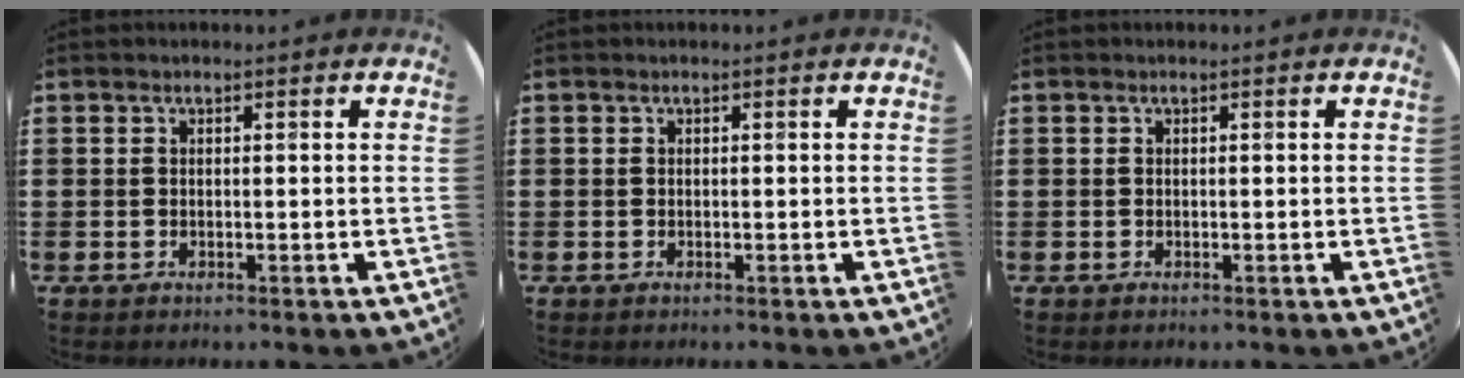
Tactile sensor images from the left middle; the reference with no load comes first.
{"total": 0.0}
{"total": 0.0}